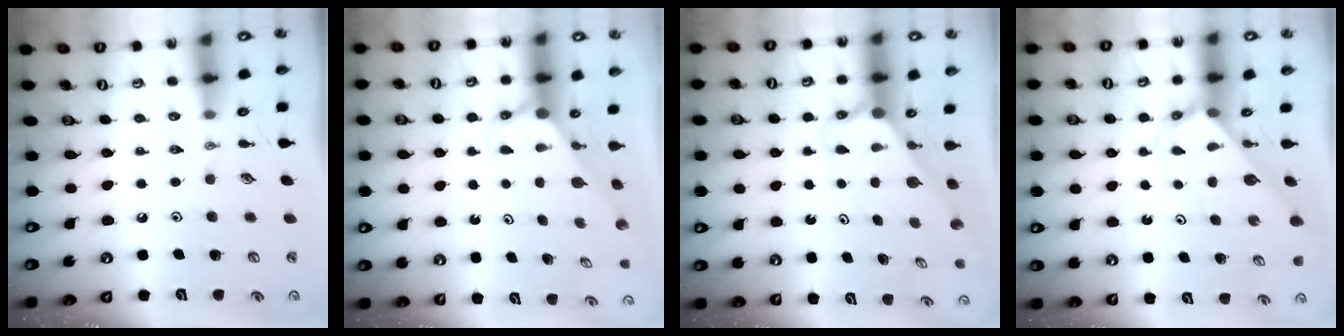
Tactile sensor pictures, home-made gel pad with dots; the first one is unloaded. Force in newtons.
{"total": 2.9, "press": 2.9, "slide": 0.0}
{"total": 2.7, "press": 2.7, "slide": 0.2}
{"total": 2.7, "press": 2.7, "slide": 0.2}